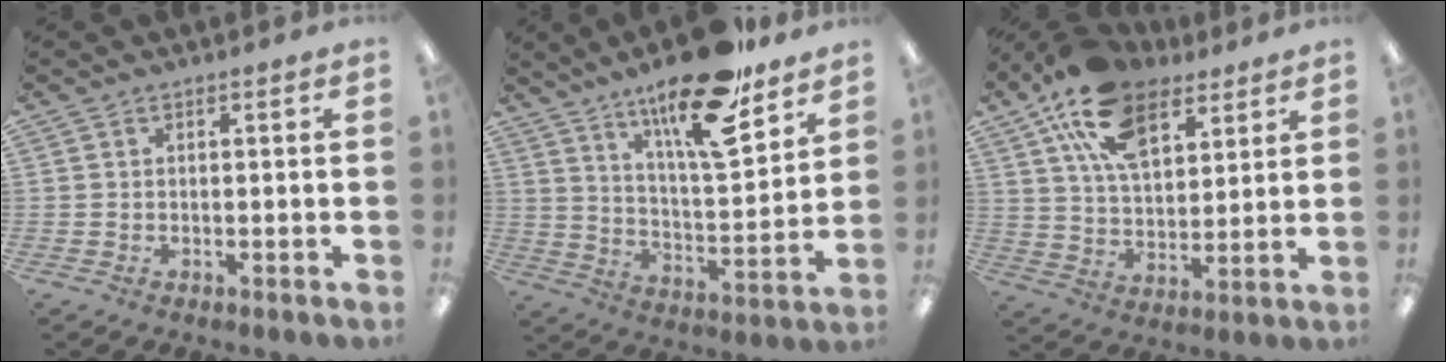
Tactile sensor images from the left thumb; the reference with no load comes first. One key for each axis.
{"total": 19.5, "fx": 14.2, "fy": 5.5, "fz": 12.1, "tx": -0.196, "ty": -0.089, "tz": 0.235}
{"total": 17.9, "fx": 10.9, "fy": 9.8, "fz": 10.3, "tx": -0.193, "ty": -0.032, "tz": 0.198}